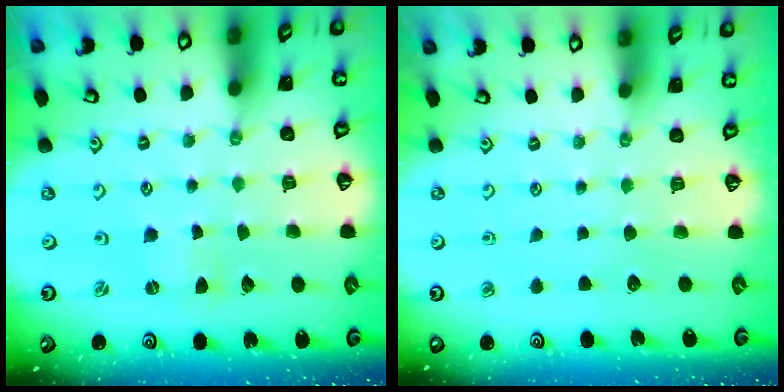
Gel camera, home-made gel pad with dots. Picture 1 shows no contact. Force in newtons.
{"total": 0.0}